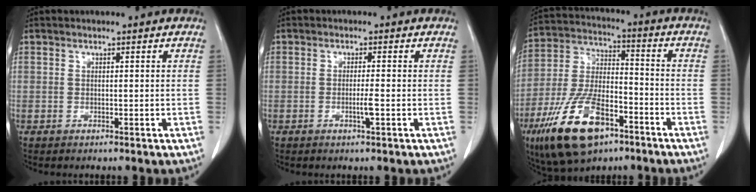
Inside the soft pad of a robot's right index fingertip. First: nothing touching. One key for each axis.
{"total": 2.0, "fx": -0.7, "fy": -0.2, "fz": 1.9, "tx": -0.038, "ty": -0.003, "tz": -0.012}
{"total": 16.4, "fx": -9.1, "fy": 7.0, "fz": 11.7, "tx": -0.241, "ty": -0.002, "tz": -0.160}